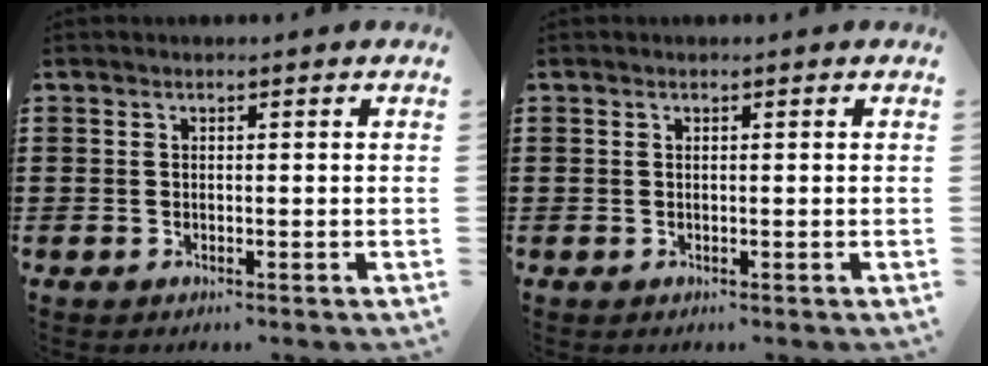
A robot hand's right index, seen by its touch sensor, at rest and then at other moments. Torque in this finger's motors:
{"motor_torque": [0.02, 0.13, 0.08, 0.01]}